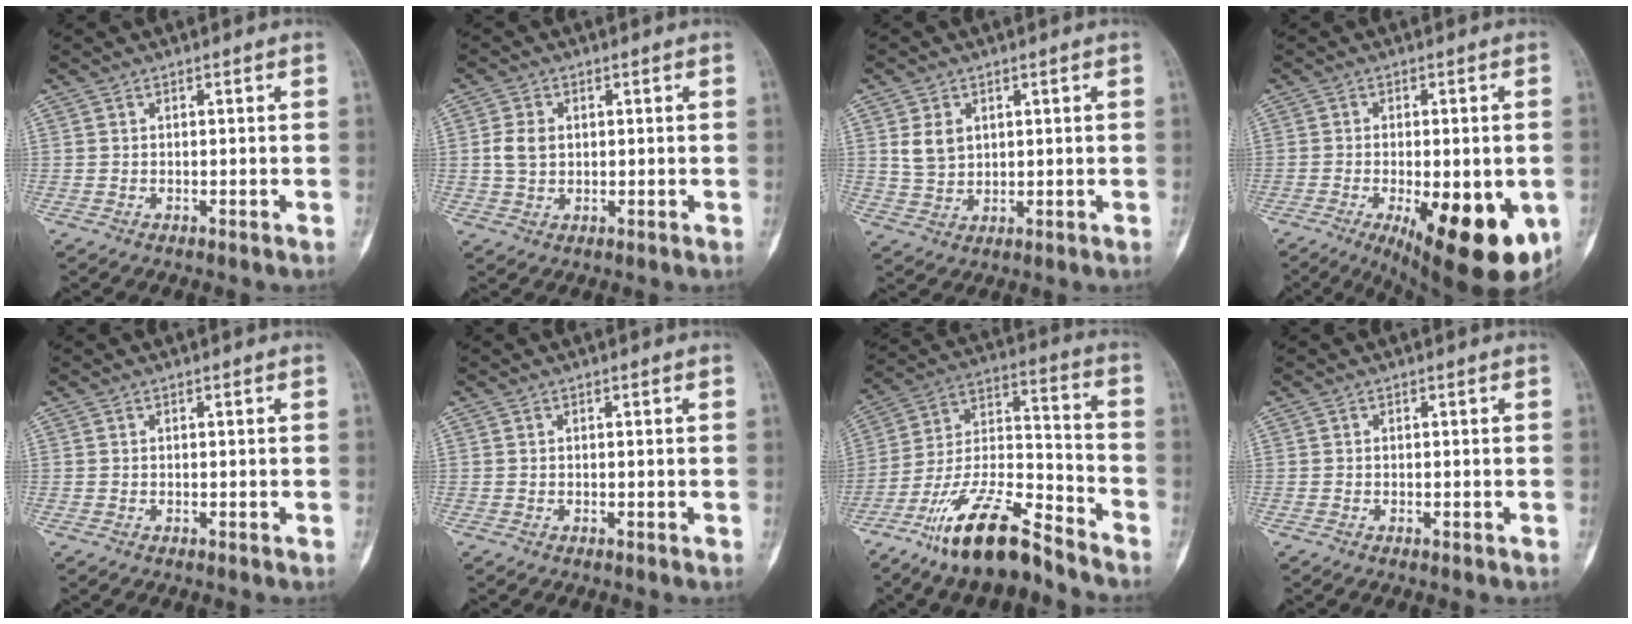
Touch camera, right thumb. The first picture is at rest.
{"total": 4.1, "force": [0.5, 3.1, 2.7], "torque": [-0.051, 0.003, 0.010]}
{"total": 5.0, "force": [1.6, 3.8, 2.8], "torque": [-0.040, -0.008, 0.038]}
{"total": 20.6, "force": [-7.0, 7.9, 17.6], "torque": [-0.201, -0.019, -0.080]}
{"total": 0.0}
{"total": 0.0}
{"total": 17.6, "force": [-13.1, 5.0, 10.7], "torque": [-0.191, 0.083, -0.237]}
{"total": 0.6, "force": [-0.3, 0.2, 0.4], "torque": [-0.011, 0.002, -0.005]}